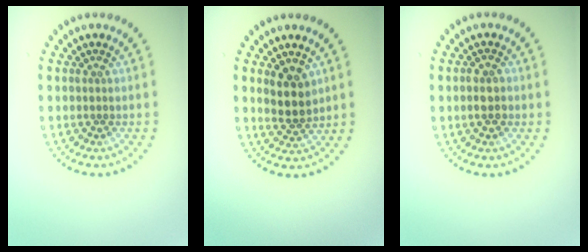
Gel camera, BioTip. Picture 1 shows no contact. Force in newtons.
{"total": 2.8, "press": 2.5, "slide": 1.2}
{"total": 1.7, "press": 1.7, "slide": 0.4}